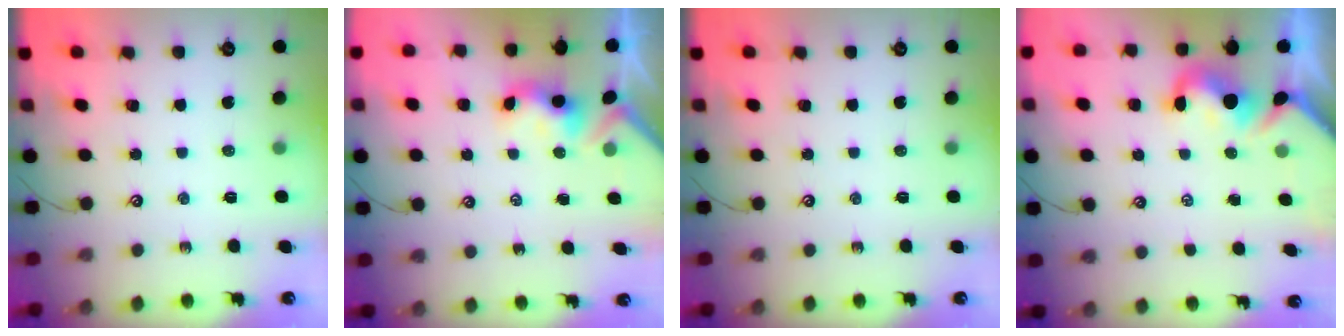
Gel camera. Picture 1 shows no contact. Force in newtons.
{"total": 3.0, "press": 3.0, "slide": 0.4}
{"total": 0.0}
{"total": 2.3, "press": 2.2, "slide": 0.8}